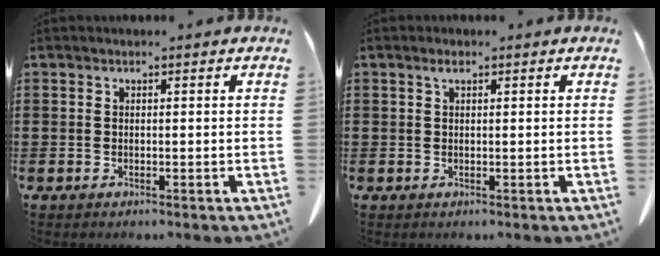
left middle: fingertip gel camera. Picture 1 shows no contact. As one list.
[{"total": 1.0, "force": [0.5, 0.3, 0.8], "torque": [-0.017, 0.002, 0.010]}]